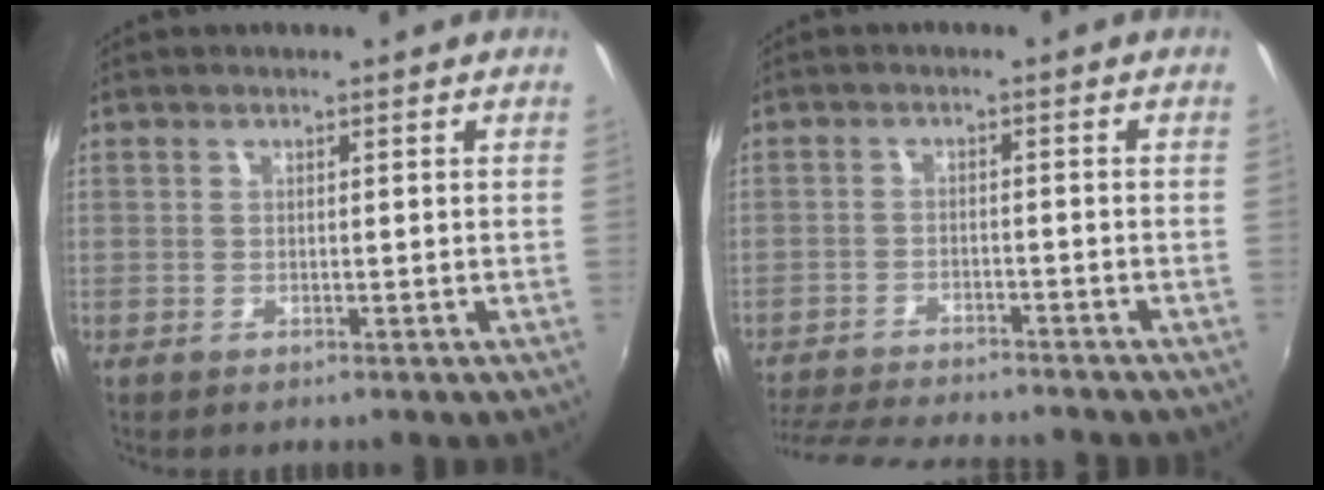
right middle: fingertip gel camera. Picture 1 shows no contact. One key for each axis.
{"total": 13.5, "fx": -12.2, "fy": 2.2, "fz": 5.3, "tx": -0.125, "ty": -0.022, "tz": -0.193}